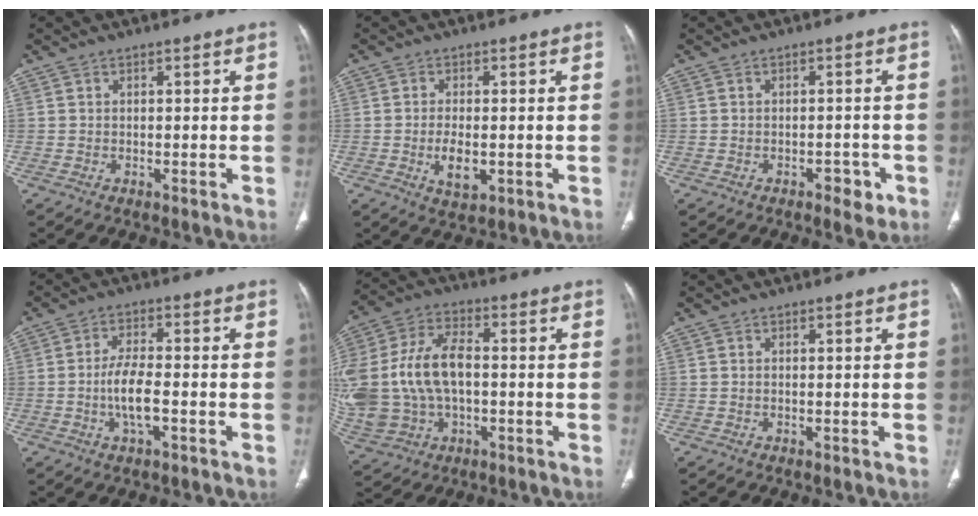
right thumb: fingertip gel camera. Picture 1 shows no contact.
{"total": 5.2, "force": [-1.1, 2.5, 4.4], "torque": [-0.077, -0.007, -0.016]}
{"total": 3.2, "force": [-1.8, 1.7, 2.1], "torque": [-0.013, 0.008, -0.021]}
{"total": 6.4, "force": [-1.8, 2.3, 5.7], "torque": [-0.111, 0.013, -0.034]}
{"total": 23.7, "force": [-0.7, 16.0, 17.5], "torque": [-0.421, 0.025, 0.005]}
{"total": 0.0}